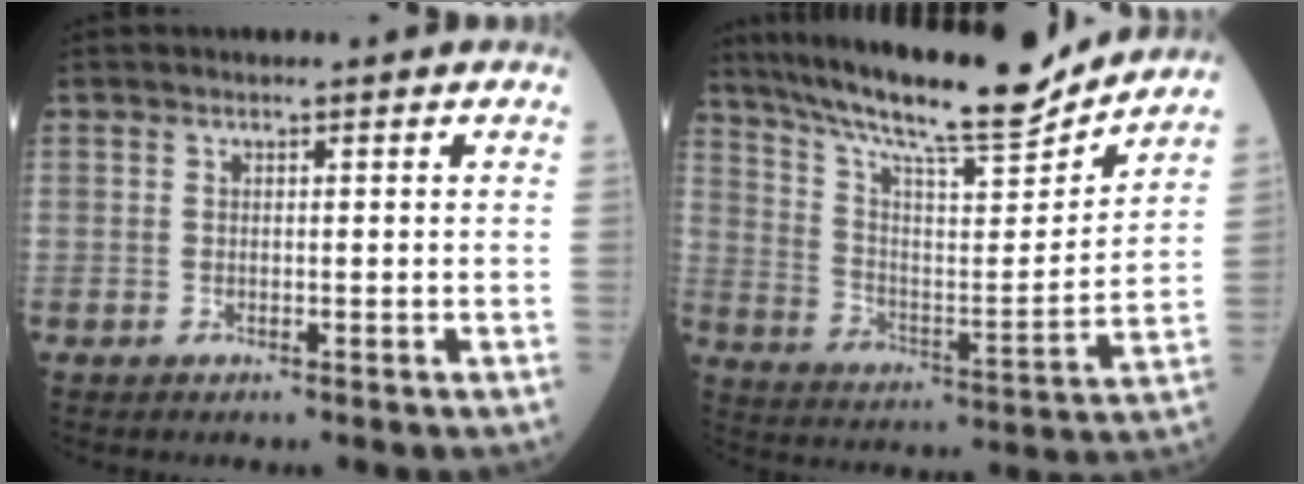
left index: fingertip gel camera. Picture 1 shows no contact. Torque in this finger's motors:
{"motor_torque": [0.29, -0.69, 0.63, 0.17]}